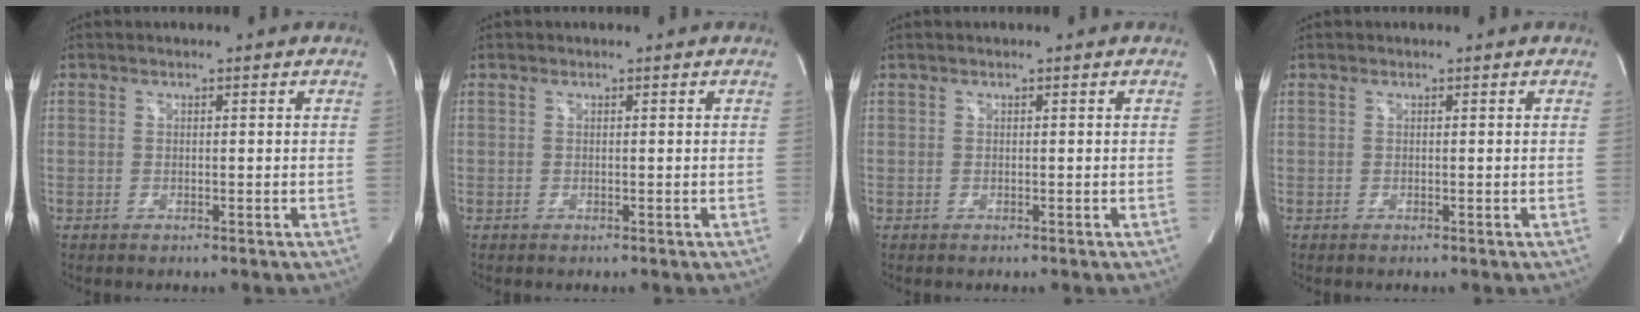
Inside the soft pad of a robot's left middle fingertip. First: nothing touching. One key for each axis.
{"total": 0.0}
{"total": 0.0}
{"total": 0.0}